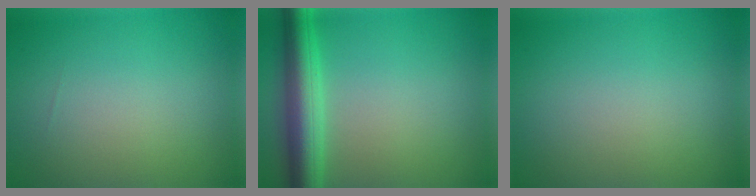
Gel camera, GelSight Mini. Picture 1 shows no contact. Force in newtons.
{"total": 5.7, "press": 5.7, "slide": 0.2}
{"total": 0.0}